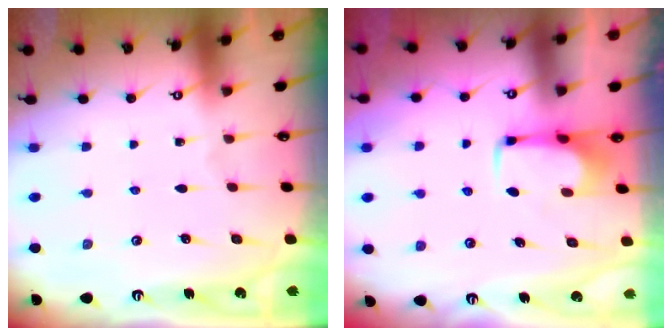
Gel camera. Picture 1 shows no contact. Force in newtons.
{"total": 1.5, "press": 1.5, "slide": 0.4}